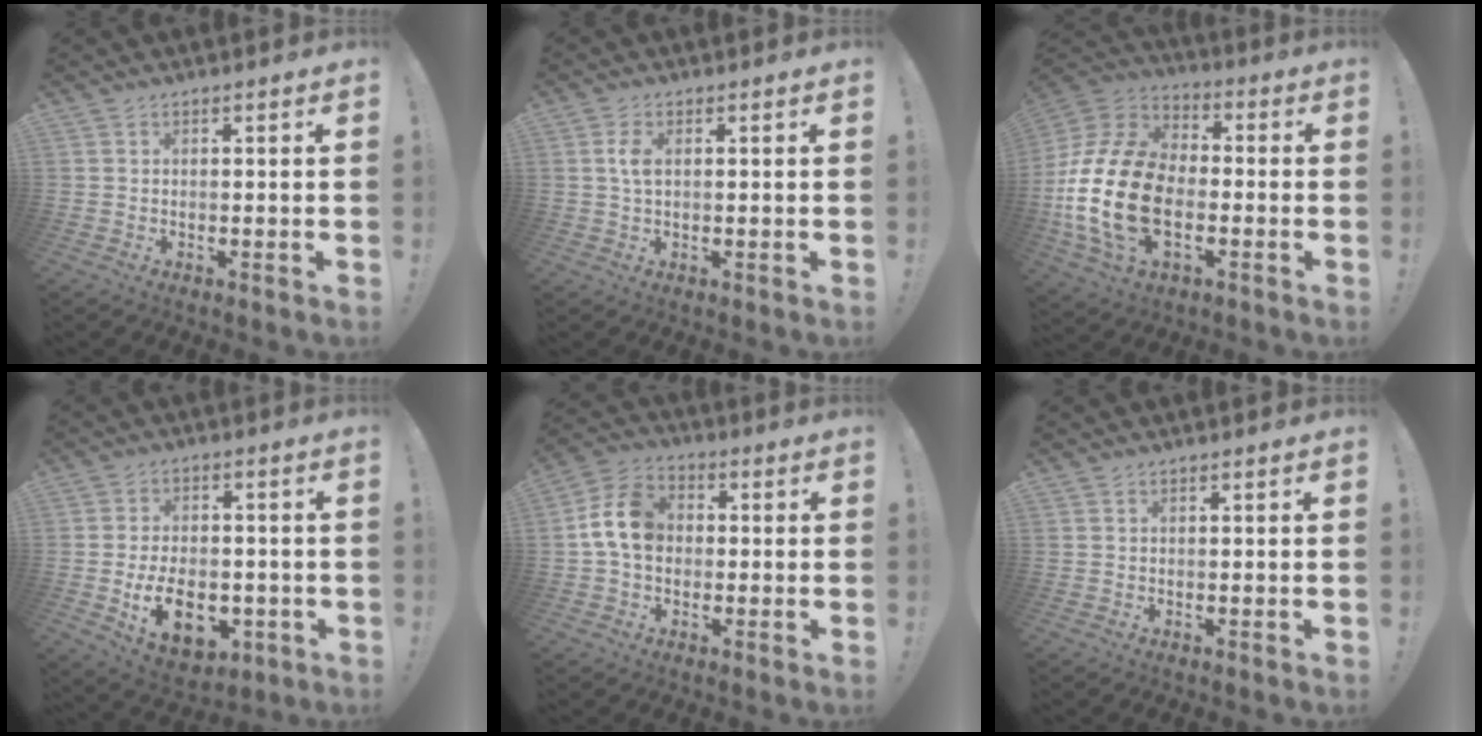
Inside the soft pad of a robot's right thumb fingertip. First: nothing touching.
{"total": 3.4, "force": [0.7, 1.6, 2.9], "torque": [-0.048, 0.000, 0.009]}
{"total": 24.4, "force": [-5.1, 15.6, 18.0], "torque": [-0.345, 0.037, -0.075]}
{"total": 14.0, "force": [-4.3, 9.1, 9.7], "torque": [-0.147, 0.015, -0.068]}
{"total": 11.6, "force": [0.7, 8.7, 7.6], "torque": [-0.137, 0.012, 0.015]}
{"total": 0.0}